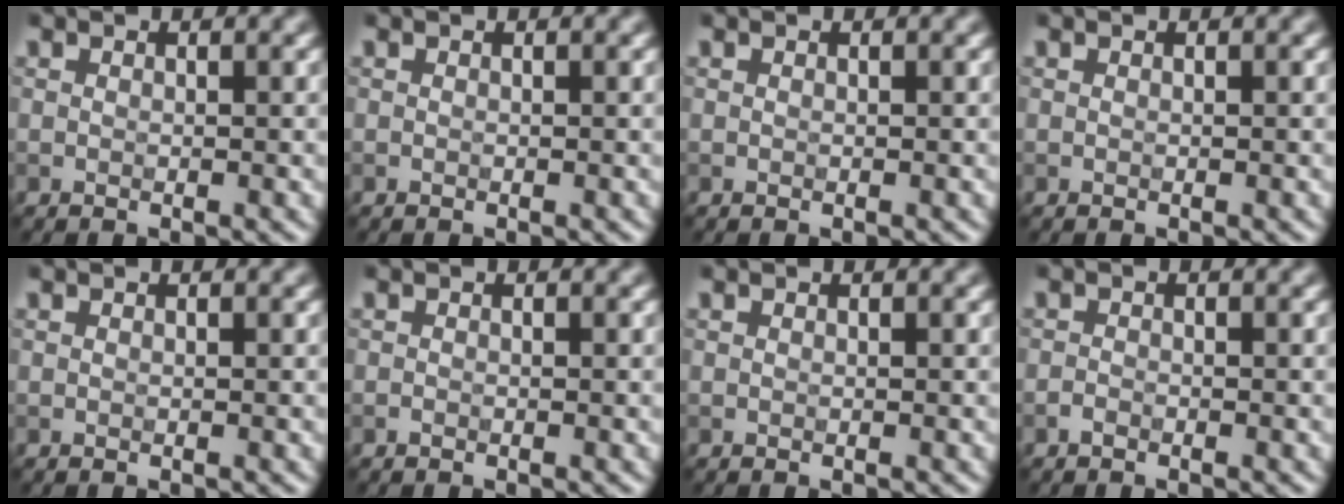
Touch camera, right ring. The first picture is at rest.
{"total": 0.0}
{"total": 0.0}
{"total": 0.0}
{"total": 0.0}
{"total": 0.0}
{"total": 0.0}
{"total": 0.6, "force": [-0.5, 0.3, 0.3], "torque": [-0.004, -0.001, -0.011]}